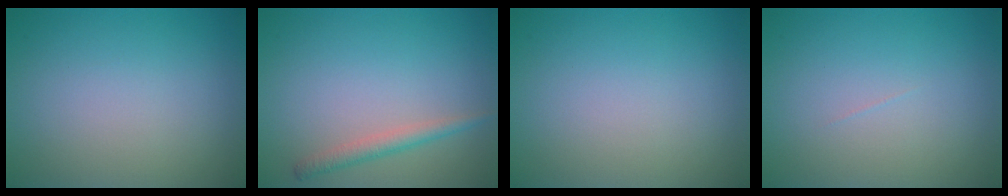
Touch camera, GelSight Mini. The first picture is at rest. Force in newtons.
{"total": 1.8, "press": 1.8, "slide": 0.1}
{"total": 0.0}
{"total": 0.0}